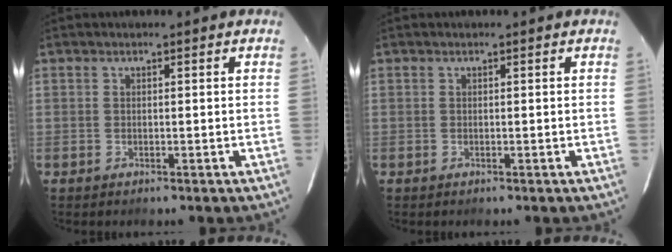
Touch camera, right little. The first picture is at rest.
{"total": 0.0}